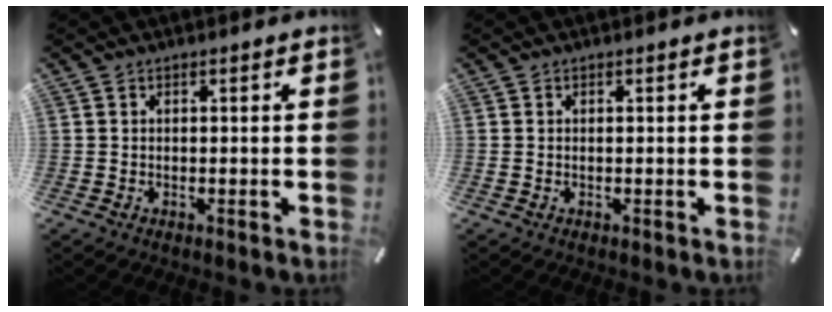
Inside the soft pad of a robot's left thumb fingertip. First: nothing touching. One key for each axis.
{"total": 0.0}